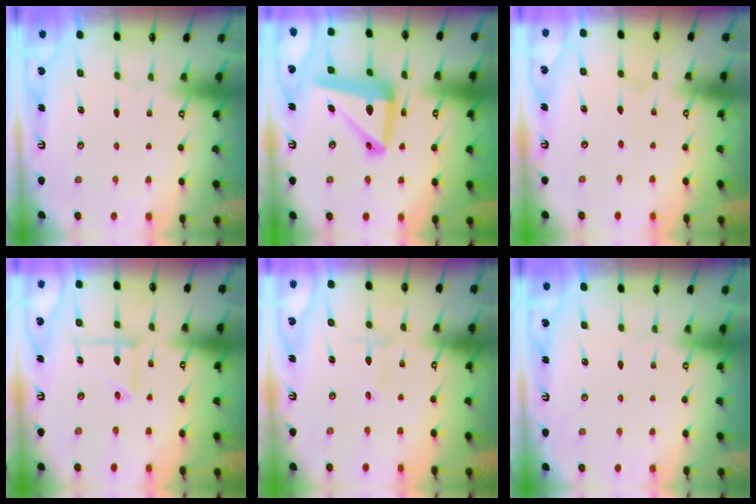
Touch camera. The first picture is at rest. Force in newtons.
{"total": 15.3, "press": 15.2, "slide": 1.9}
{"total": 2.8, "press": 2.6, "slide": 1.0}
{"total": 9.1, "press": 9.1, "slide": 1.0}
{"total": 0.7, "press": 0.7, "slide": 0.0}
{"total": 0.0}